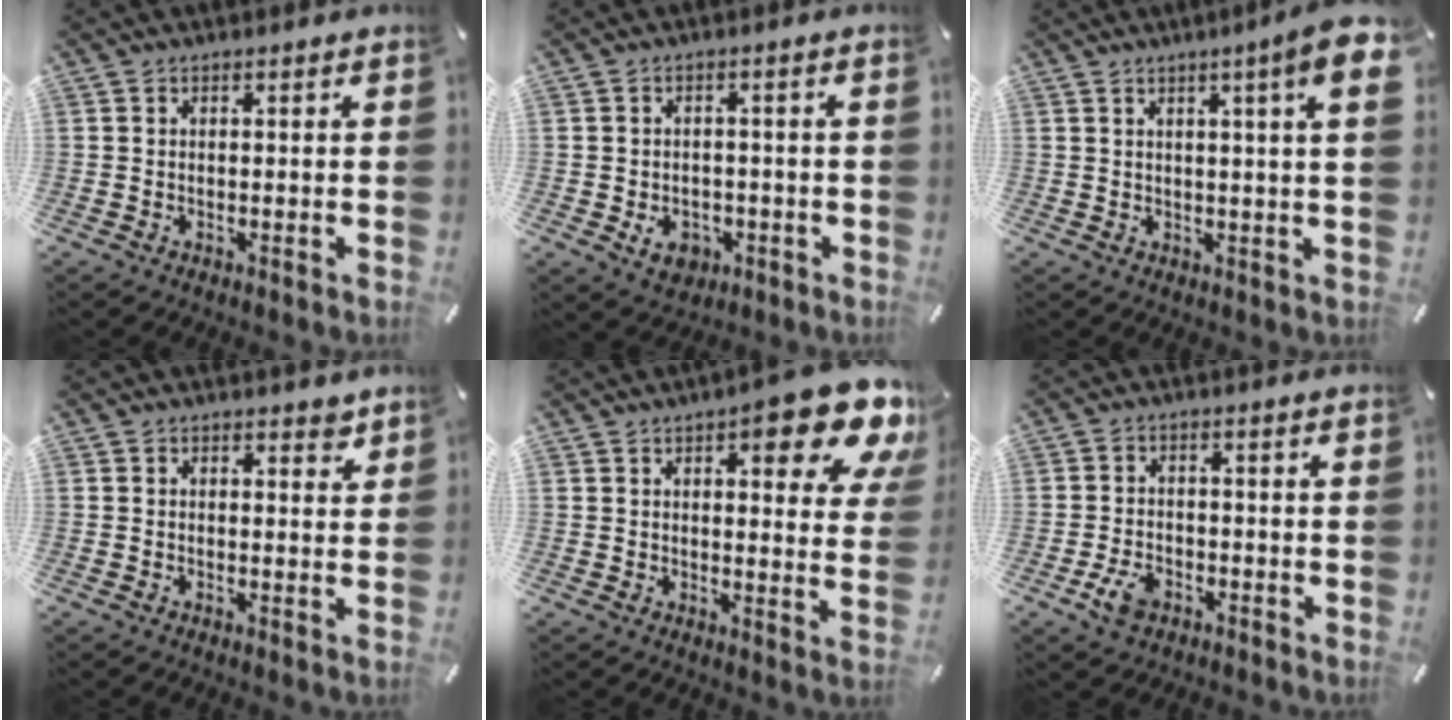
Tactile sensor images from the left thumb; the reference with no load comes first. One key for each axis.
{"total": 5.6, "fx": -2.1, "fy": 4.4, "fz": 2.7, "tx": -0.041, "ty": 0.003, "tz": -0.038}
{"total": 8.8, "fx": 3.8, "fy": 0.2, "fz": 7.9, "tx": -0.118, "ty": -0.015, "tz": 0.056}
{"total": 1.9, "fx": 1.4, "fy": 1.2, "fz": 0.7, "tx": 0.008, "ty": -0.007, "tz": 0.020}
{"total": 15.6, "fx": 9.0, "fy": 5.3, "fz": 11.5, "tx": -0.144, "ty": -0.055, "tz": 0.142}
{"total": 4.8, "fx": -2.5, "fy": 3.1, "fz": 2.6, "tx": -0.067, "ty": 0.006, "tz": -0.051}